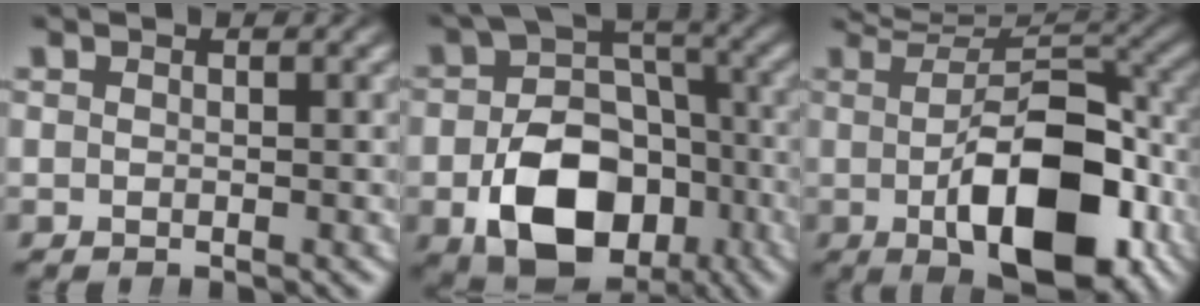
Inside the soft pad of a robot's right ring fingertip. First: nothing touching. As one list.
[{"total": 11.3, "force": [-3.4, 7.7, 7.6], "torque": [-0.128, -0.023, -0.045]}, {"total": 13.4, "force": [-2.2, 5.7, 11.9], "torque": [-0.159, -0.012, -0.023]}]